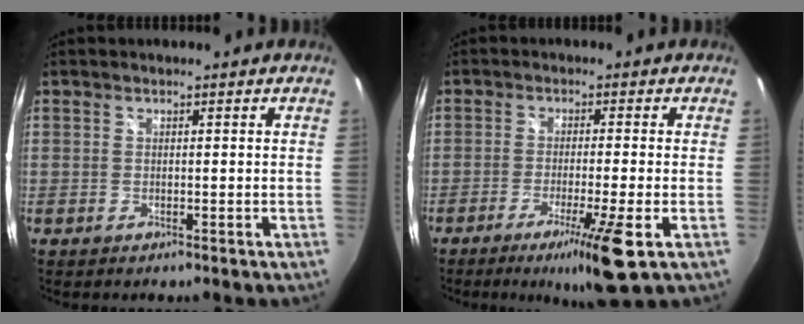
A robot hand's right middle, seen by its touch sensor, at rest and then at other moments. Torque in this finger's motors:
{"motor_torque": [-0.01, 0.23, 0.32, 0.05]}